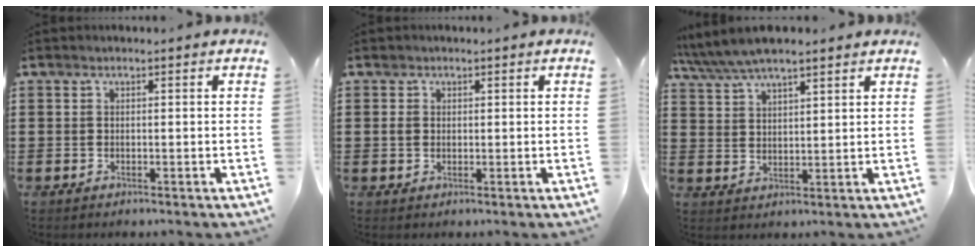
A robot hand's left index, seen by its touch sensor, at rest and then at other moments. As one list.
[{"total": 1.3, "force": [0.3, 1.1, 0.5], "torque": [-0.013, 0.008, 0.005]}, {"total": 5.8, "force": [5.0, 1.4, 2.5], "torque": [-0.064, -0.010, 0.090]}]